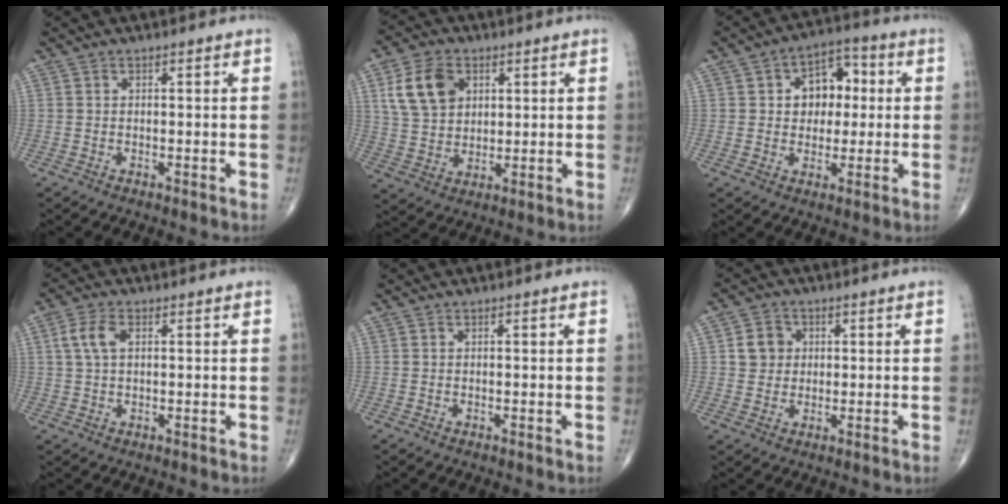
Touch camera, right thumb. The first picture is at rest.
{"total": 10.5, "force": [3.8, 7.5, 6.3], "torque": [-0.102, -0.007, 0.075]}
{"total": 9.7, "force": [1.4, 7.0, 6.5], "torque": [-0.051, 0.020, 0.014]}
{"total": 4.8, "force": [1.3, 2.6, 3.8], "torque": [-0.086, 0.008, 0.024]}
{"total": 0.0}
{"total": 4.7, "force": [0.9, 4.3, 1.7], "torque": [-0.006, 0.001, 0.011]}